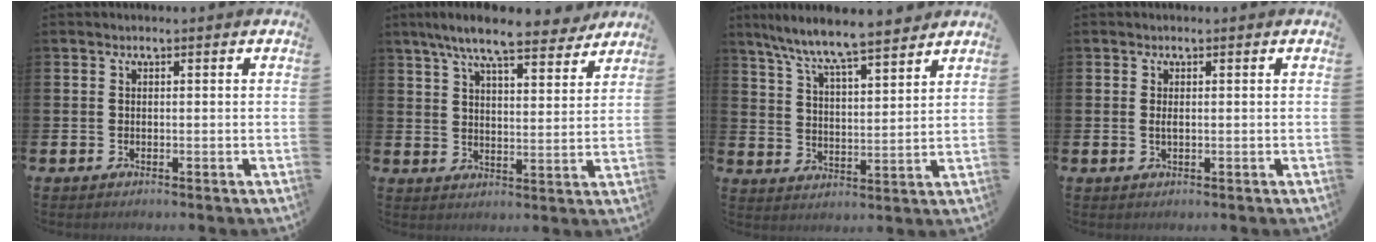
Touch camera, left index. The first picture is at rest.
{"total": 9.3, "force": [8.3, 1.3, 3.8], "torque": [-0.084, -0.041, 0.148]}
{"total": 8.4, "force": [7.9, 0.4, 2.8], "torque": [-0.082, -0.050, 0.139]}
{"total": 0.8, "force": [0.1, 0.2, 0.7], "torque": [-0.006, -0.002, 0.000]}